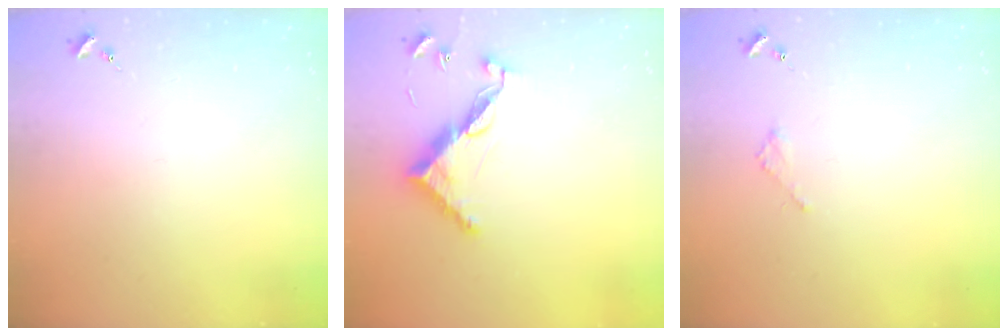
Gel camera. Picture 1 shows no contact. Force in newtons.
{"total": 10.9, "press": 10.9, "slide": 0.4}
{"total": 2.1, "press": 2.1, "slide": 0.2}